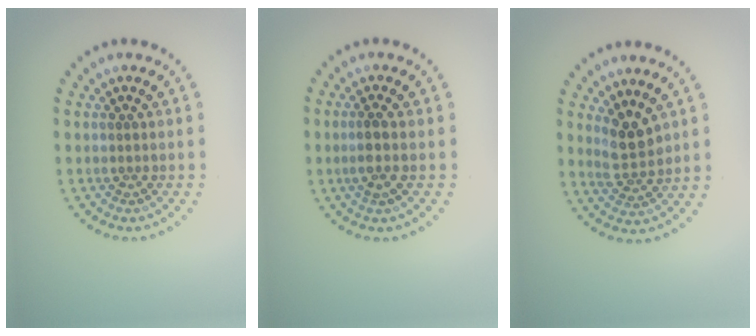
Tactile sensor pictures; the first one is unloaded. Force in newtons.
{"total": 1.3, "press": 1.0, "slide": 0.8}
{"total": 2.8, "press": 2.5, "slide": 1.3}